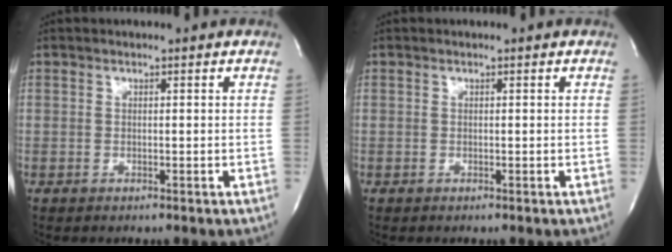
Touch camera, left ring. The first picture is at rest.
{"total": 0.0}